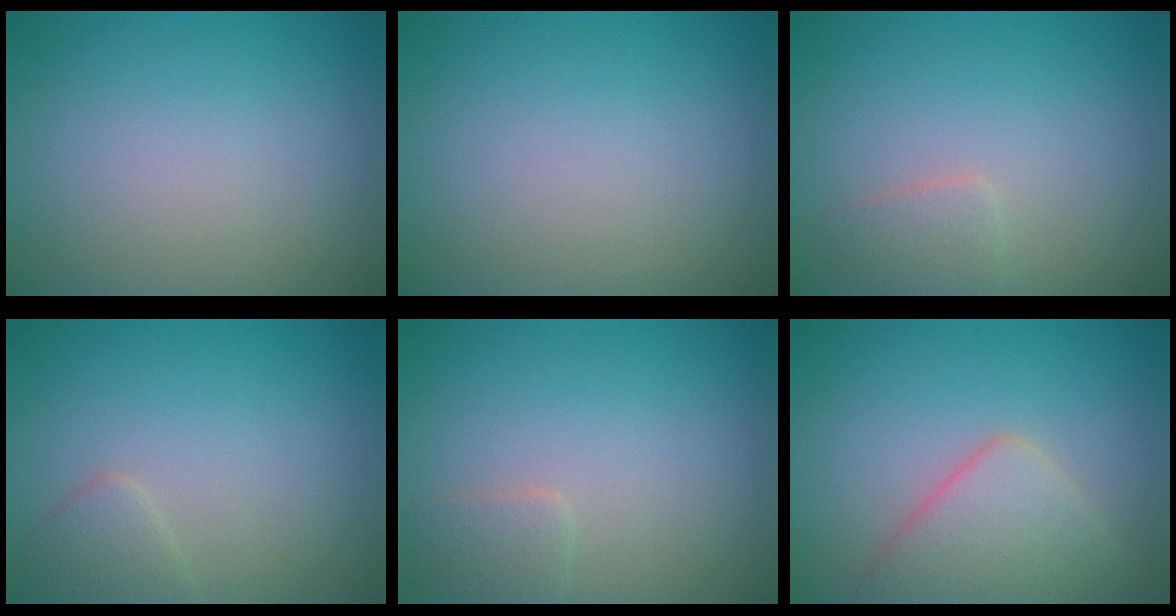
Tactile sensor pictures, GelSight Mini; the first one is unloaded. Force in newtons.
{"total": 0.0}
{"total": 1.5, "press": 1.5, "slide": 0.1}
{"total": 1.6, "press": 1.6, "slide": 0.1}
{"total": 1.4, "press": 1.4, "slide": 0.1}
{"total": 4.5, "press": 4.5, "slide": 0.2}